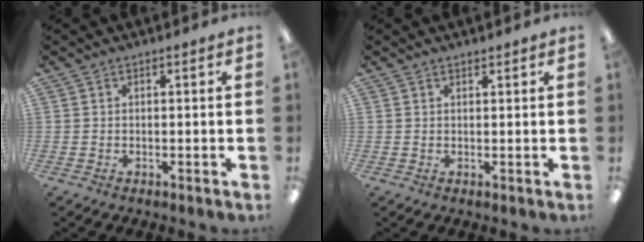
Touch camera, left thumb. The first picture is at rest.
{"total": 0.9, "force": [0.8, 0.3, 0.1], "torque": [-0.003, 0.000, 0.016]}